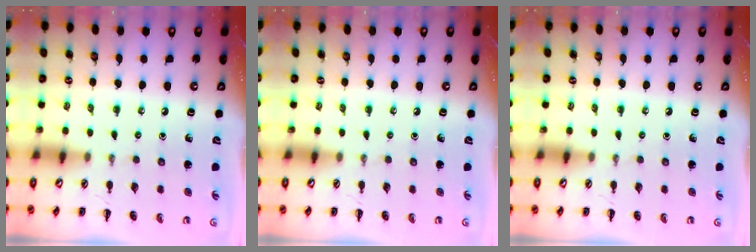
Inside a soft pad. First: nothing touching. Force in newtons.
{"total": 0.0}
{"total": 0.0}